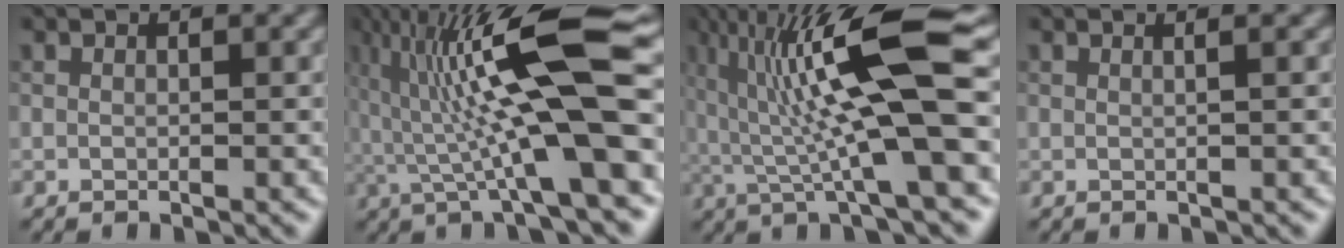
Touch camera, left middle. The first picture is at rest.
{"total": 13.3, "force": [1.4, 2.3, 13.0], "torque": [-0.220, 0.025, 0.025]}
{"total": 12.0, "force": [2.0, 2.2, 11.6], "torque": [-0.202, 0.005, 0.040]}
{"total": 1.8, "force": [0.6, 0.9, 1.5], "torque": [-0.008, 0.004, -0.014]}